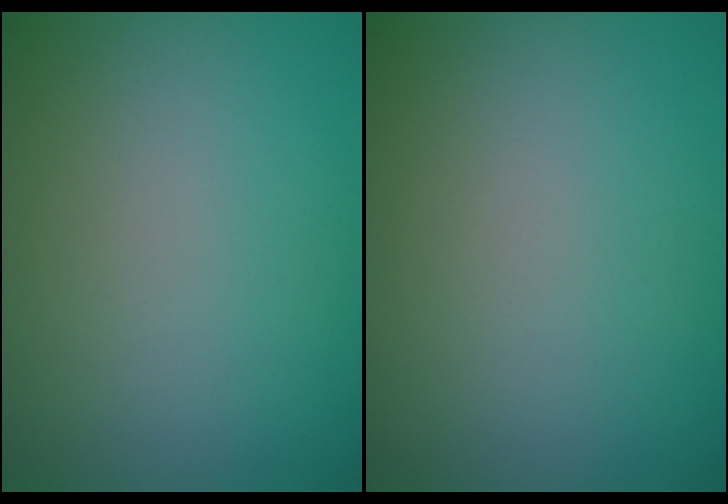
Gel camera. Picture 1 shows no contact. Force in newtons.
{"total": 0.0}